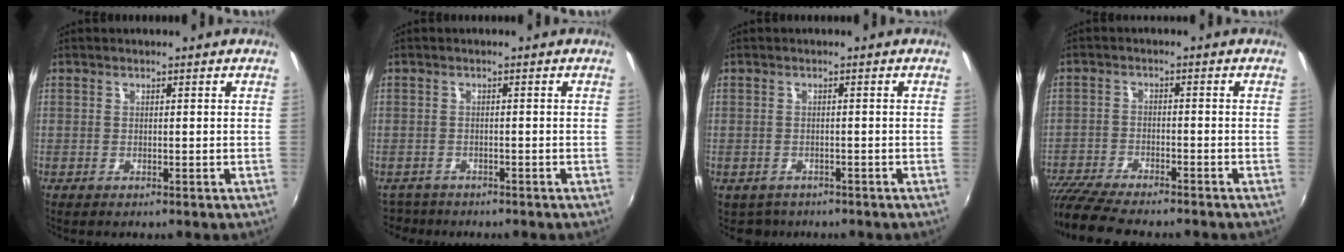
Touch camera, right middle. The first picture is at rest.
{"total": 3.4, "force": [-3.0, 1.6, 0.3], "torque": [-0.018, -0.011, -0.052]}
{"total": 2.3, "force": [-1.6, 1.7, 0.2], "torque": [-0.010, -0.004, -0.021]}
{"total": 10.9, "force": [-9.6, 1.7, 4.7], "torque": [-0.119, -0.035, -0.170]}